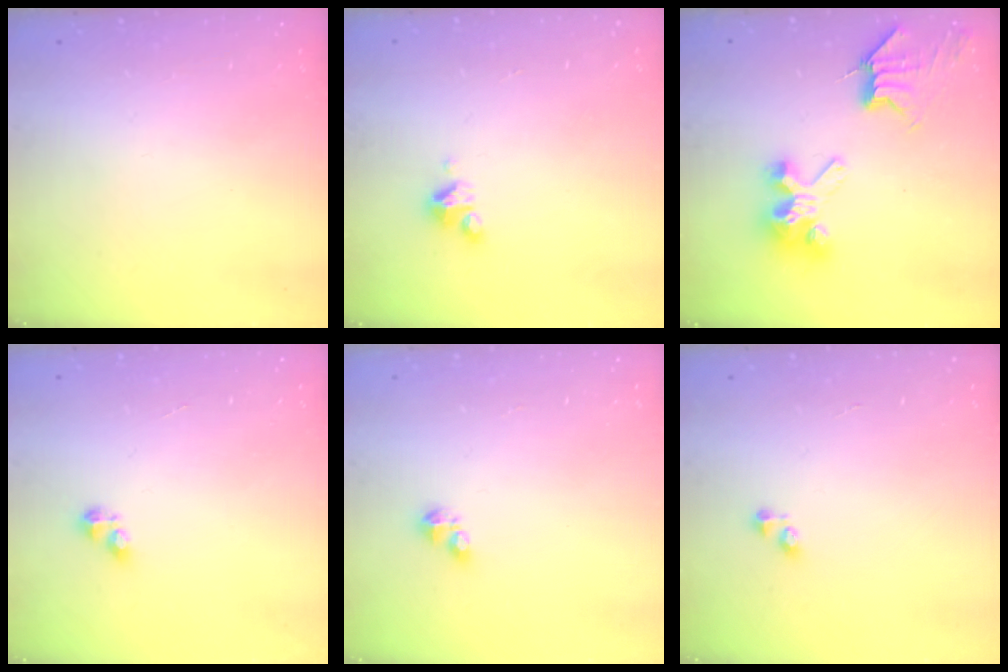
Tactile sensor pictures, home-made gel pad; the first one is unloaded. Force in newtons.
{"total": 4.4, "press": 4.4, "slide": 0.4}
{"total": 10.3, "press": 10.2, "slide": 1.1}
{"total": 3.0, "press": 2.9, "slide": 0.5}
{"total": 4.0, "press": 3.9, "slide": 0.6}
{"total": 2.2, "press": 2.2, "slide": 0.3}